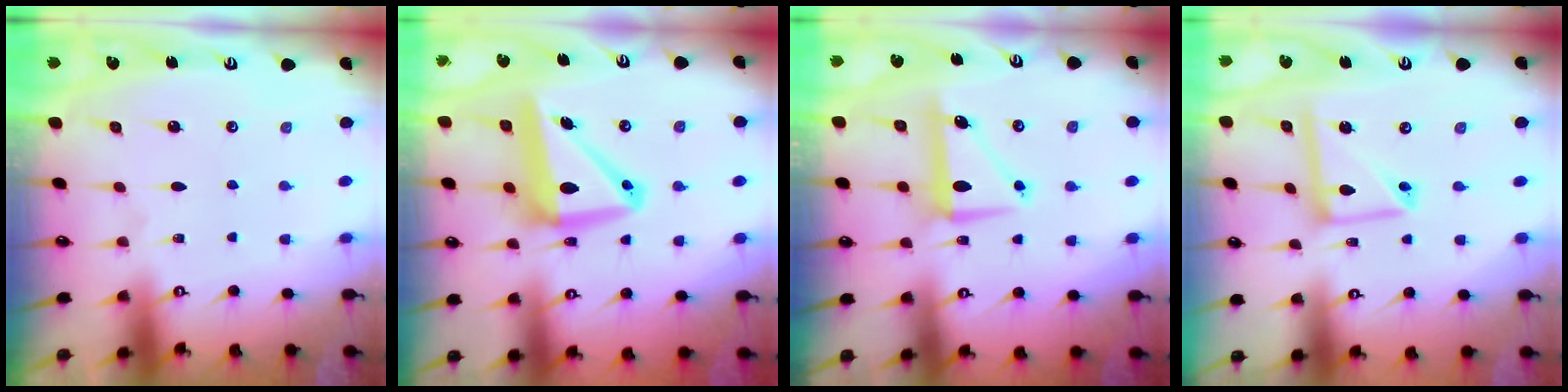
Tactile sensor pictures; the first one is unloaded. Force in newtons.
{"total": 13.5, "press": 13.2, "slide": 2.9}
{"total": 7.9, "press": 7.9, "slide": 1.0}
{"total": 11.1, "press": 11.0, "slide": 1.0}